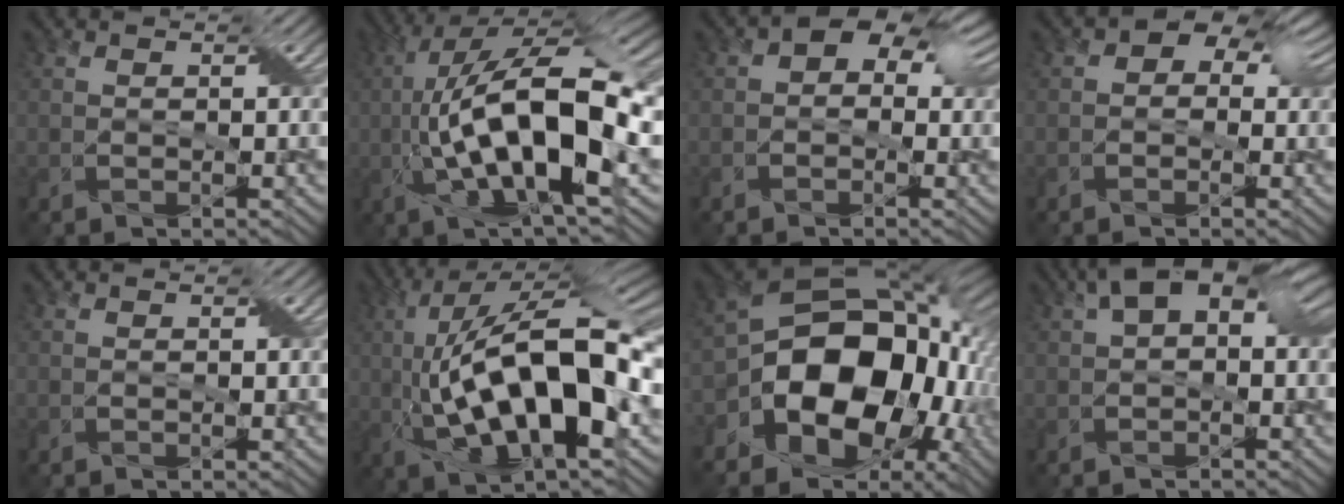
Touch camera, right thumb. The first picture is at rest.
{"total": 15.7, "force": [-1.8, 5.0, 14.8], "torque": [-0.281, 0.029, -0.040]}
{"total": 6.8, "force": [1.7, 4.7, 4.6], "torque": [-0.058, 0.034, -0.006]}
{"total": 6.2, "force": [1.9, 4.5, 3.9], "torque": [-0.049, 0.032, -0.006]}
{"total": 0.0}
{"total": 17.2, "force": [-0.8, 5.9, 16.1], "torque": [-0.301, 0.042, -0.023]}
{"total": 18.2, "force": [-3.6, 13.2, 11.9], "torque": [-0.209, -0.020, -0.062]}
{"total": 8.4, "force": [2.5, 4.7, 6.5], "torque": [-0.103, 0.009, 0.035]}